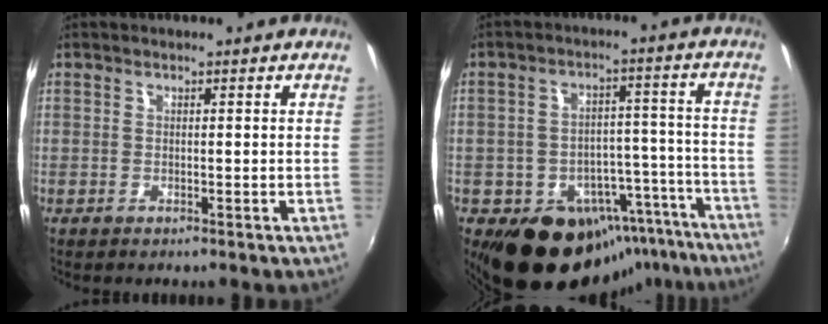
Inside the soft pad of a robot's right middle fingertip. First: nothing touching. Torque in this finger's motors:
{"motor_torque": [0.95, -1.19, 0.19, 0.11]}